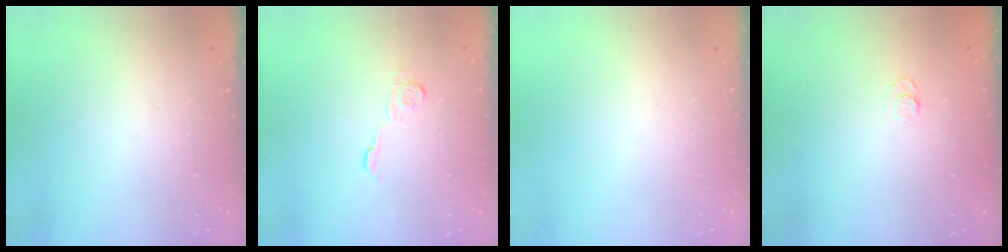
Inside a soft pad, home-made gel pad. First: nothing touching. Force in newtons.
{"total": 6.8, "press": 6.8, "slide": 0.5}
{"total": 0.0}
{"total": 4.7, "press": 4.5, "slide": 1.0}